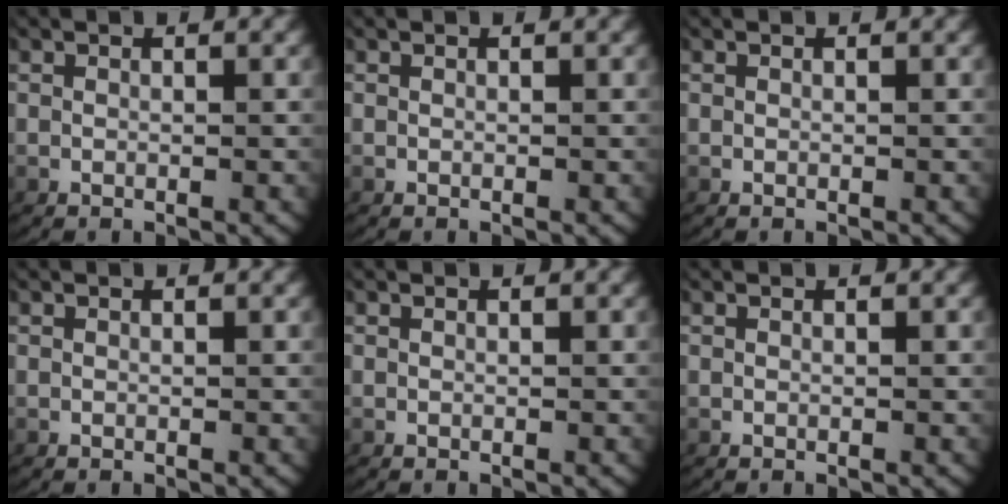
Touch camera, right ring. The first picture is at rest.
{"total": 0.0}
{"total": 0.0}
{"total": 0.0}
{"total": 0.0}
{"total": 0.0}